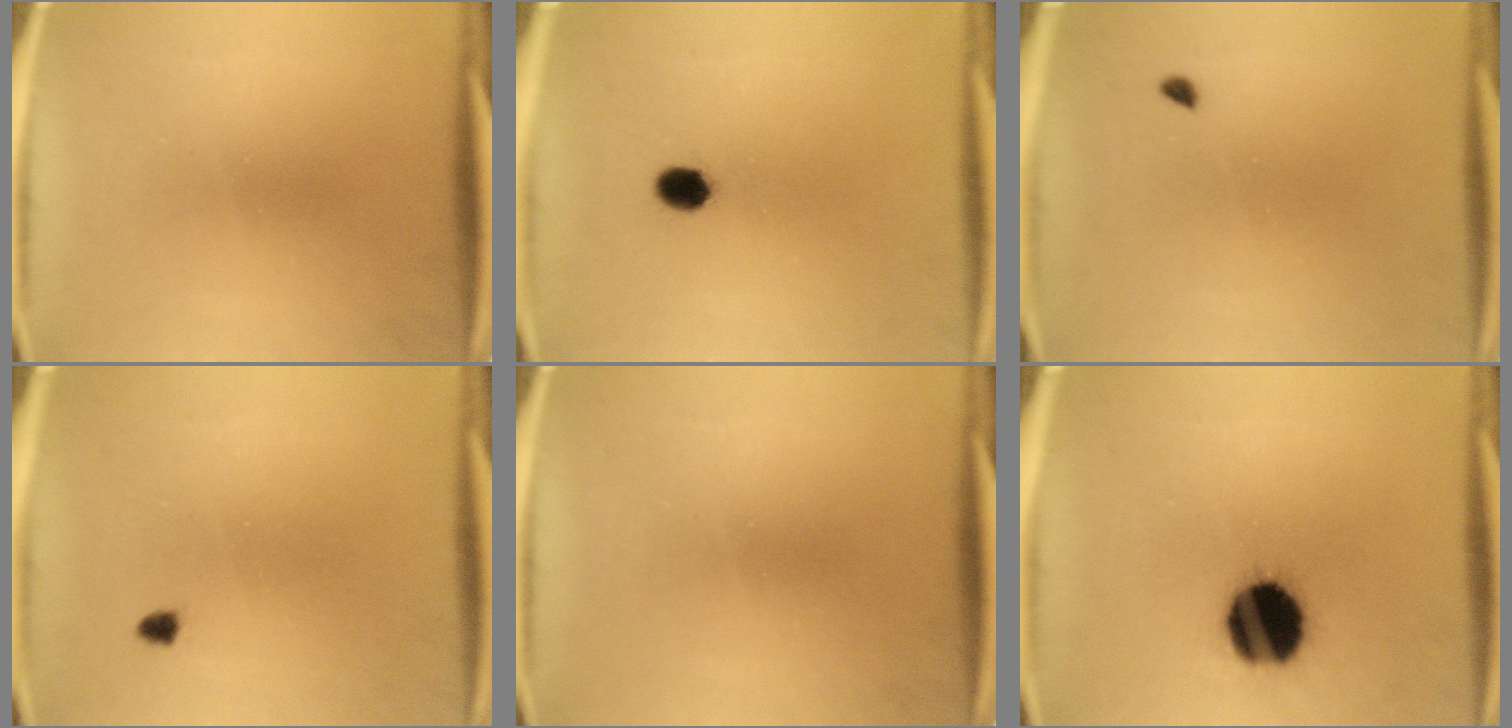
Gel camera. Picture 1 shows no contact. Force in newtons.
{"total": 3.5}
{"total": 0.8}
{"total": 1.0}
{"total": 0.0}
{"total": 17.7}